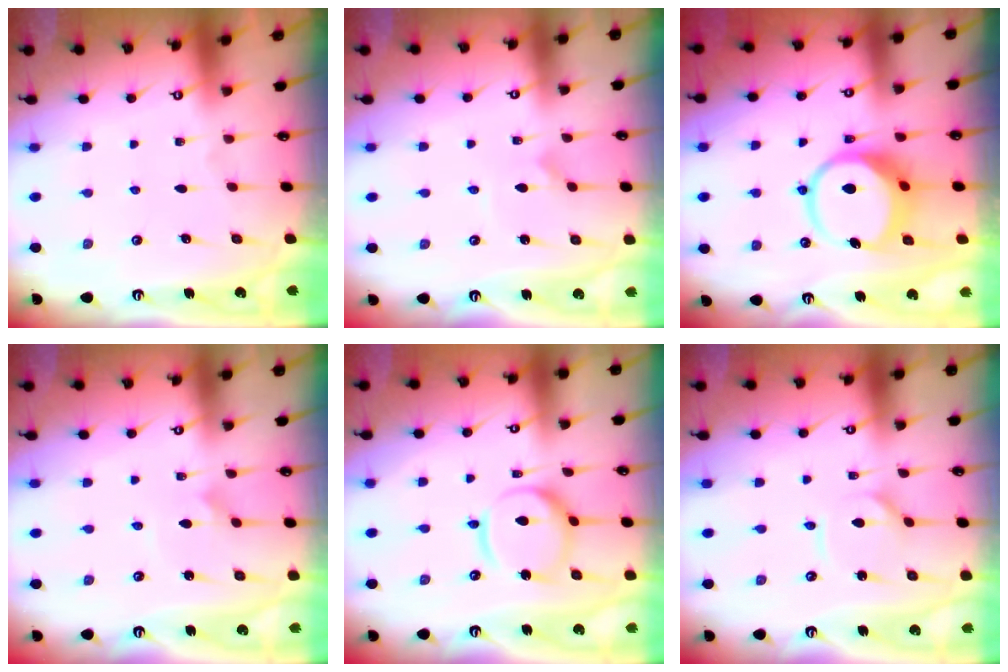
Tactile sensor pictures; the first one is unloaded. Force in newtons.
{"total": 2.2, "press": 2.2, "slide": 0.2}
{"total": 10.6, "press": 10.5, "slide": 1.2}
{"total": 2.3, "press": 2.3, "slide": 0.1}
{"total": 12.1, "press": 12.0, "slide": 1.1}
{"total": 2.2, "press": 2.2, "slide": 0.4}